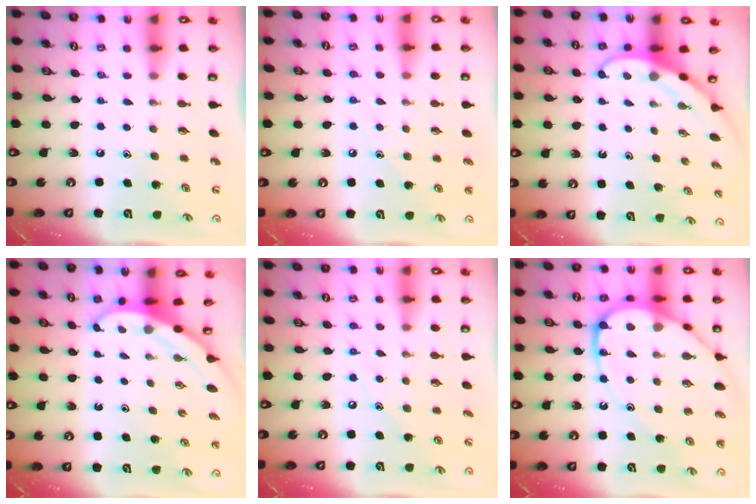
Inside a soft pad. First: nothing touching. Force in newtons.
{"total": 6.5, "press": 6.4, "slide": 0.8}
{"total": 3.9, "press": 3.9, "slide": 0.3}
{"total": 3.4, "press": 3.4, "slide": 0.1}
{"total": 5.6, "press": 5.6, "slide": 0.7}
{"total": 16.5, "press": 16.4, "slide": 1.5}